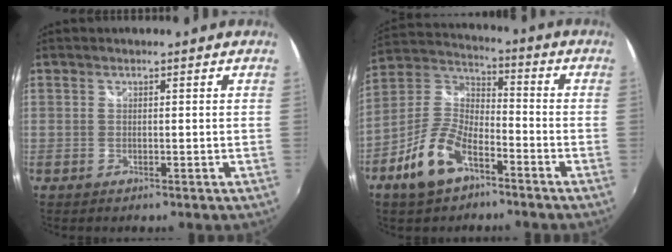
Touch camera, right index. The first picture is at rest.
{"total": 12.6, "force": [-6.9, 6.0, 8.7], "torque": [-0.191, 0.008, -0.130]}